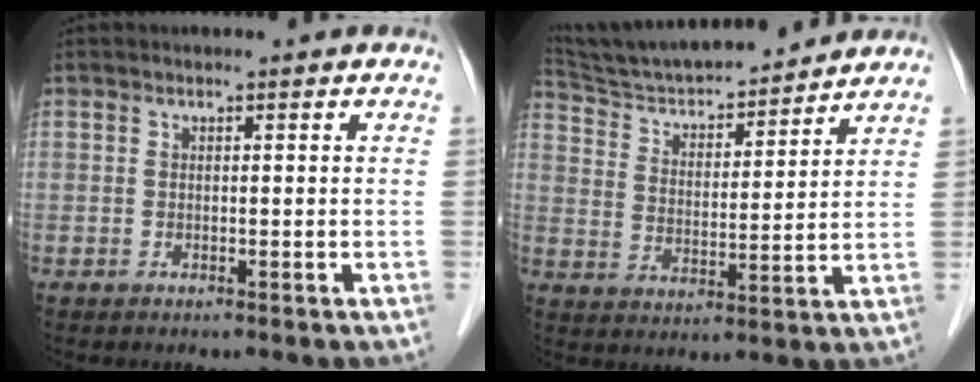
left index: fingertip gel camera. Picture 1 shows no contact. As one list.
[{"total": 16.1, "force": [15.0, 1.9, 5.6], "torque": [-0.100, 0.007, 0.248]}]